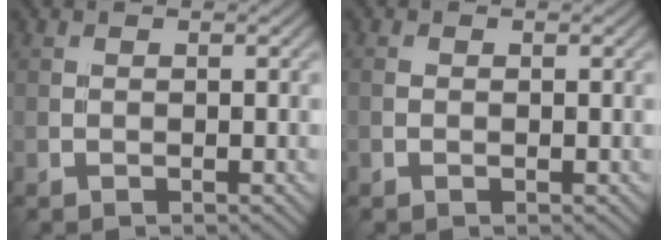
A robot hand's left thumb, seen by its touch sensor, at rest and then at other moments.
{"total": 0.6, "force": [-0.1, 0.4, 0.5], "torque": [-0.012, -0.001, -0.003]}